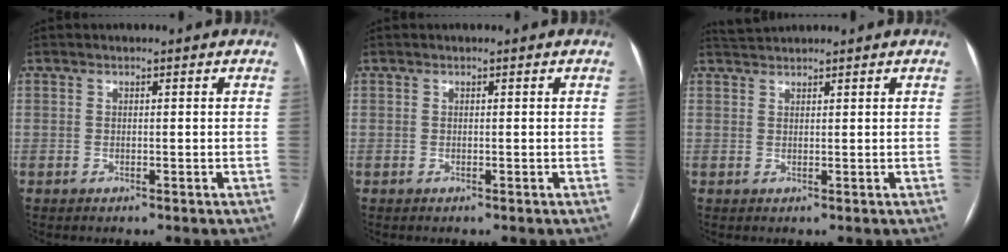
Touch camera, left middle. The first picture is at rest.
{"total": 0.0}
{"total": 2.1, "force": [2.0, -0.2, 0.0], "torque": [-0.006, 0.016, 0.046]}